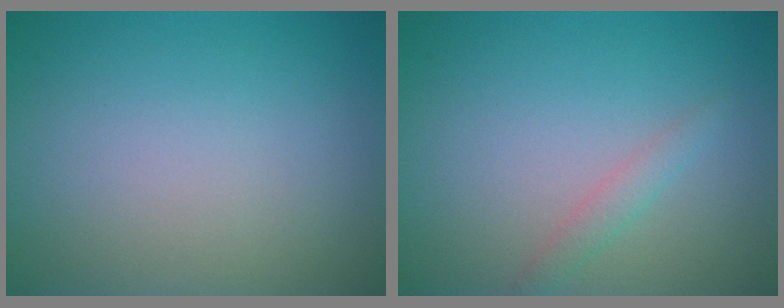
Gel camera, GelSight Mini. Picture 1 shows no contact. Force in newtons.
{"total": 1.3, "press": 1.3, "slide": 0.1}